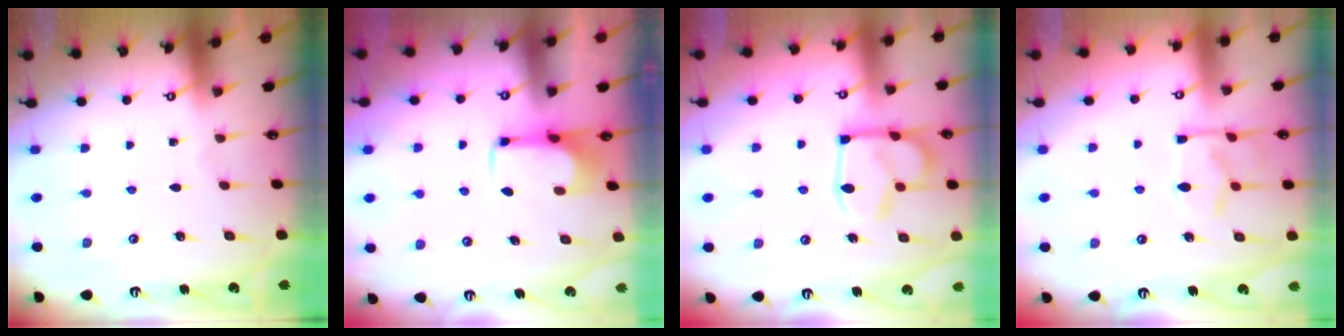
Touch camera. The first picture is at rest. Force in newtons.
{"total": 2.1, "press": 2.1, "slide": 0.4}
{"total": 13.0, "press": 13.0, "slide": 1.1}
{"total": 11.8, "press": 11.7, "slide": 1.7}